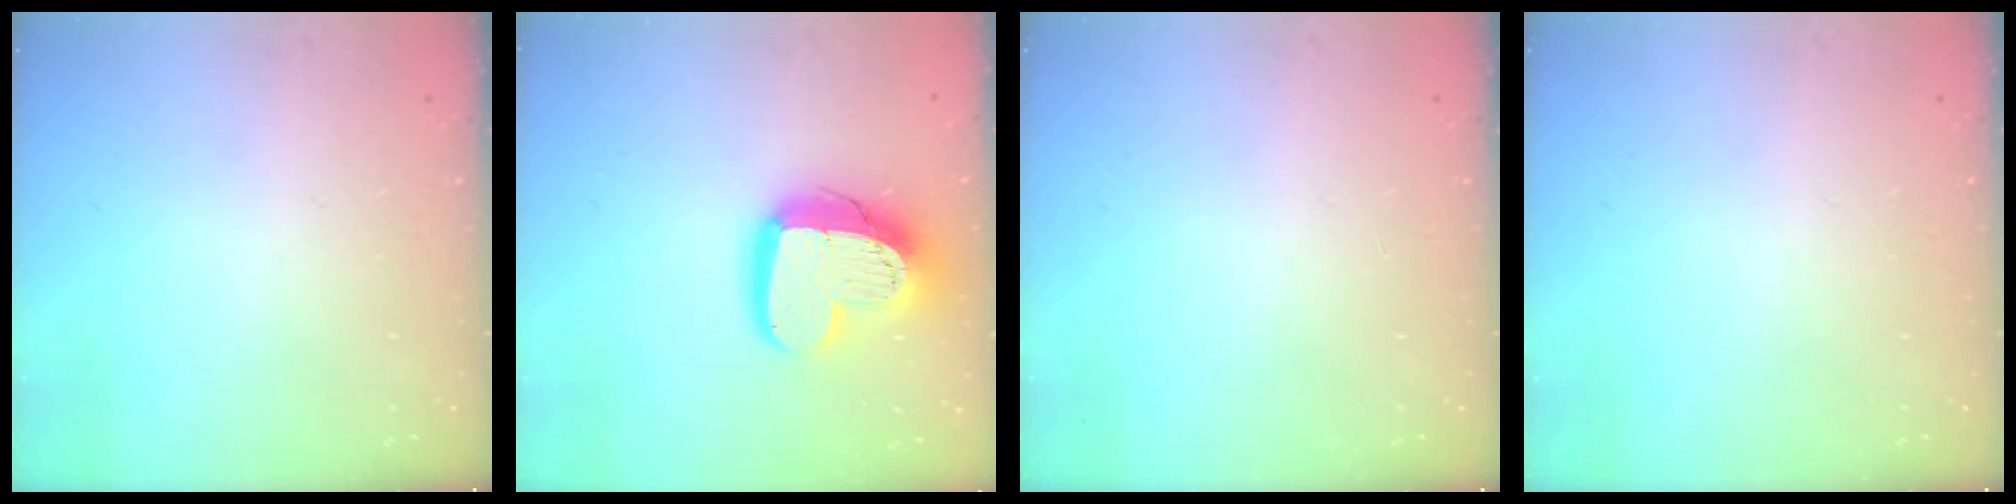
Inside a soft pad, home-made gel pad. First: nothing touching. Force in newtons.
{"total": 16.5, "press": 16.5, "slide": 1.4}
{"total": 0.0}
{"total": 0.0}